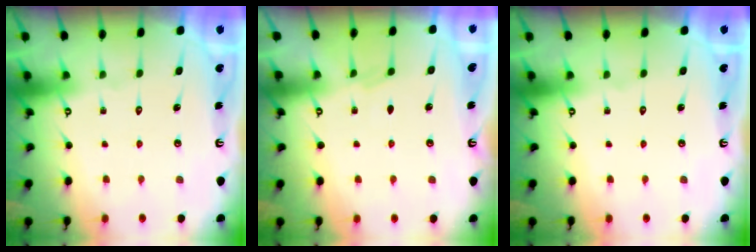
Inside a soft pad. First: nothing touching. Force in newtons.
{"total": 2.3, "press": 2.3, "slide": 0.5}
{"total": 0.0}